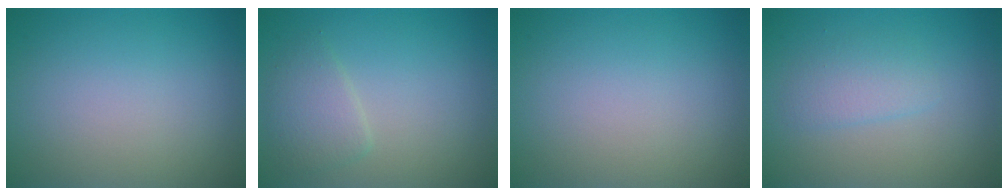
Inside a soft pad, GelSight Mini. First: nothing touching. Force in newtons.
{"total": 2.3, "press": 2.3, "slide": 0.1}
{"total": 0.0}
{"total": 2.0, "press": 2.0, "slide": 0.1}